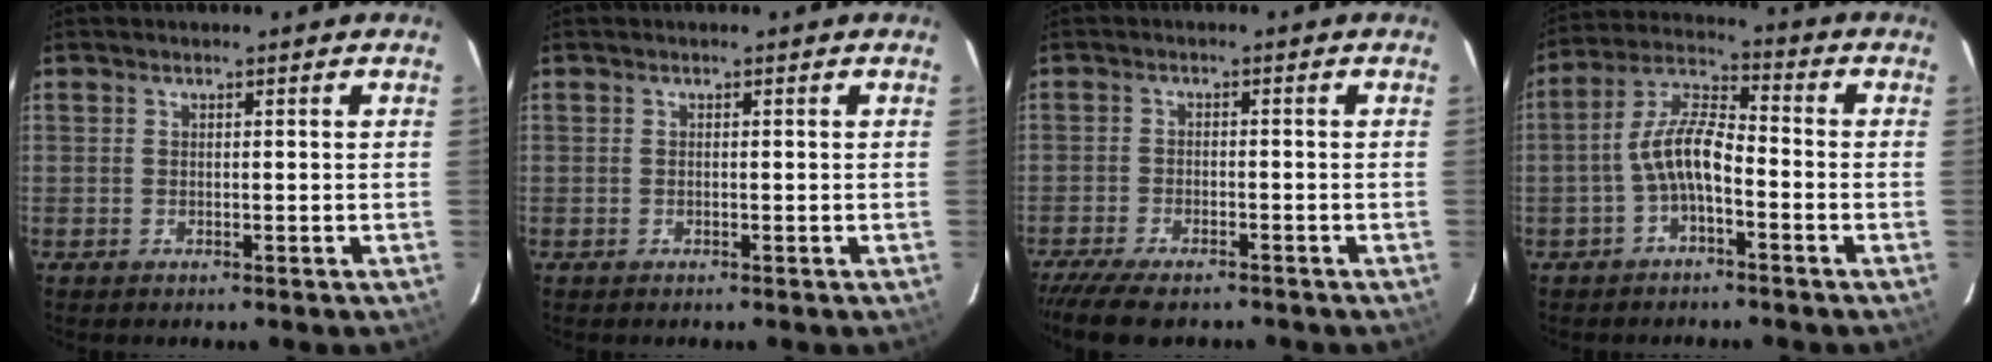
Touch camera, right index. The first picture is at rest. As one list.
[{"total": 0.0}, {"total": 9.0, "force": [-7.7, 2.4, 4.1], "torque": [-0.104, -0.033, -0.133]}, {"total": 7.8, "force": [-2.9, 2.6, 6.7], "torque": [-0.145, 0.019, -0.058]}]